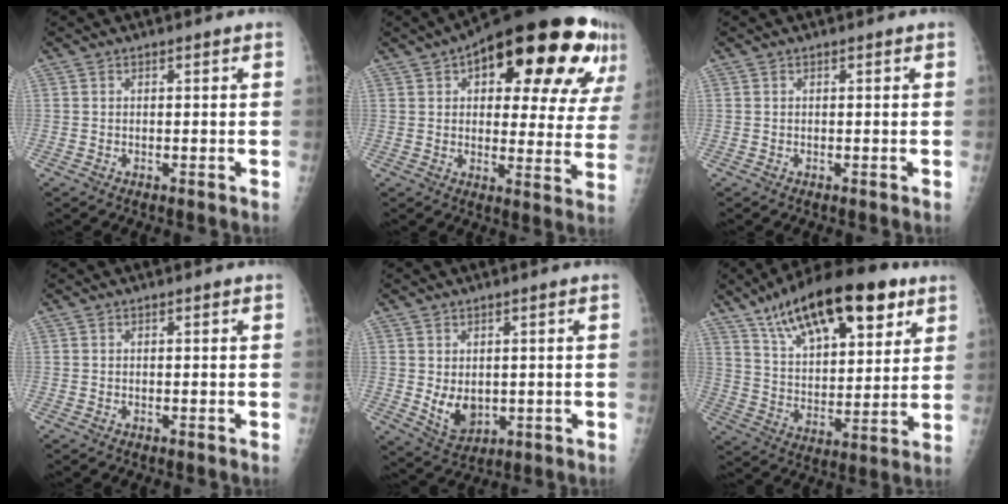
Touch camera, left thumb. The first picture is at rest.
{"total": 27.4, "force": [13.4, 11.1, 21.1], "torque": [-0.252, 0.002, 0.184]}
{"total": 0.0}
{"total": 0.0}
{"total": 6.0, "force": [0.0, 4.4, 4.1], "torque": [-0.055, -0.017, 0.019]}
{"total": 23.9, "force": [13.9, 10.2, 16.5], "torque": [-0.238, -0.034, 0.231]}